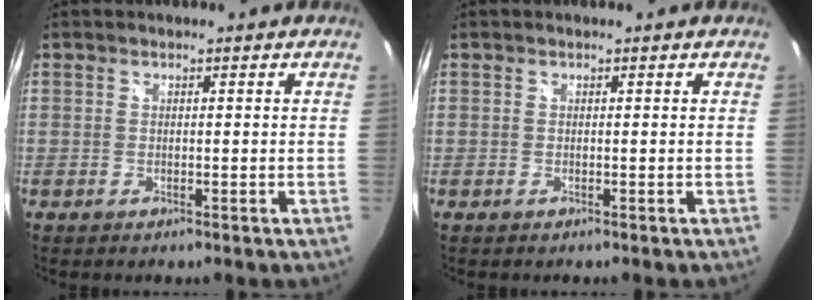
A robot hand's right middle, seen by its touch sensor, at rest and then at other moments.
{"total": 0.0}